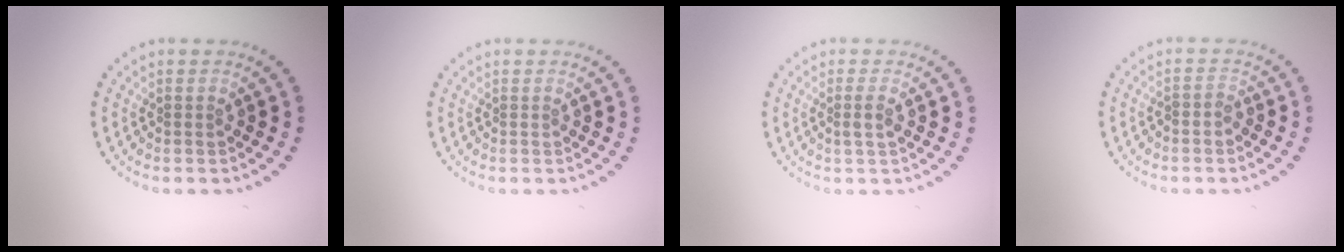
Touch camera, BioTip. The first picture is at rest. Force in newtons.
{"total": 0.0}
{"total": 1.4, "press": 1.2, "slide": 0.7}
{"total": 0.7, "press": 0.5, "slide": 0.5}